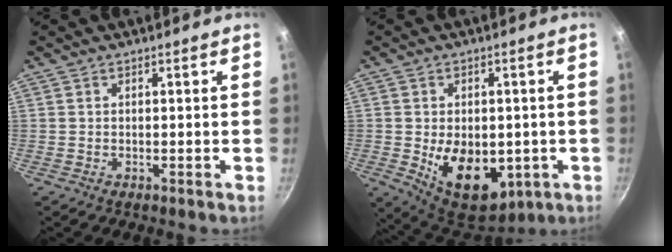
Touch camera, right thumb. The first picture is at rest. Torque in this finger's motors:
{"motor_torque": [-0.26, 0.94, 0.09, -0.02, 0.23]}